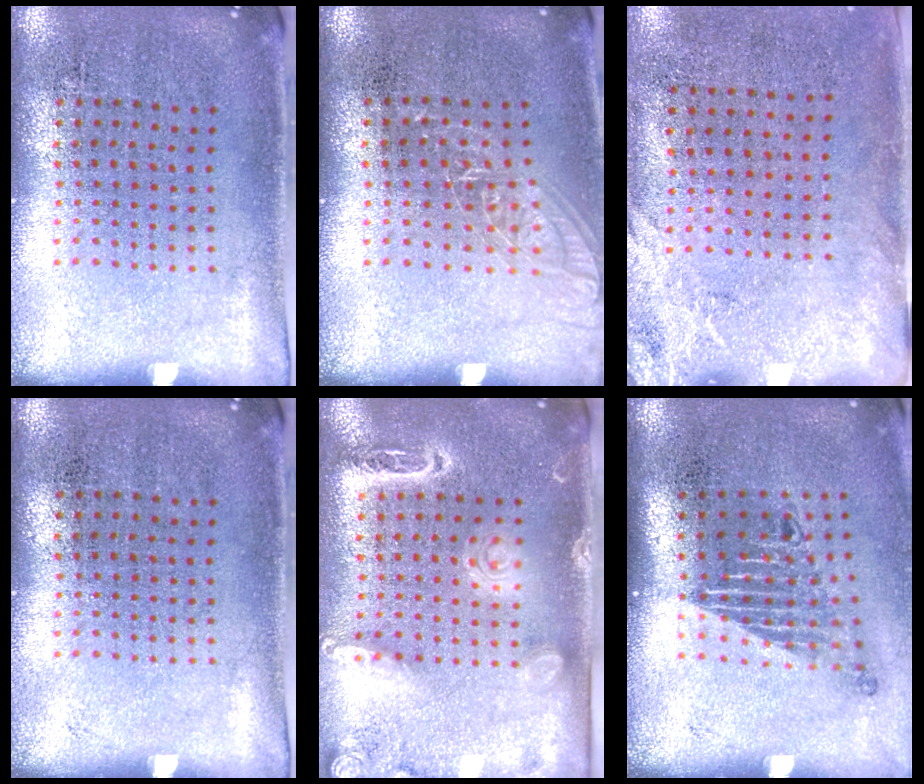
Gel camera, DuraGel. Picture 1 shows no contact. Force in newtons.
{"total": 1.1, "press": 1.1, "slide": 0.2}
{"total": 2.6, "press": 2.0, "slide": 1.6}
{"total": 0.0}
{"total": 2.1, "press": 1.9, "slide": 0.9}
{"total": 1.7, "press": 1.2, "slide": 1.2}